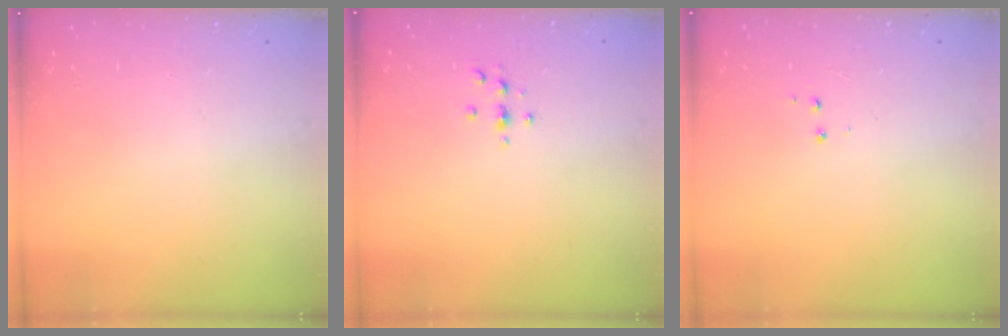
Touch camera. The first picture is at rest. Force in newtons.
{"total": 3.0, "press": 3.0, "slide": 0.4}
{"total": 3.3, "press": 3.3, "slide": 0.4}